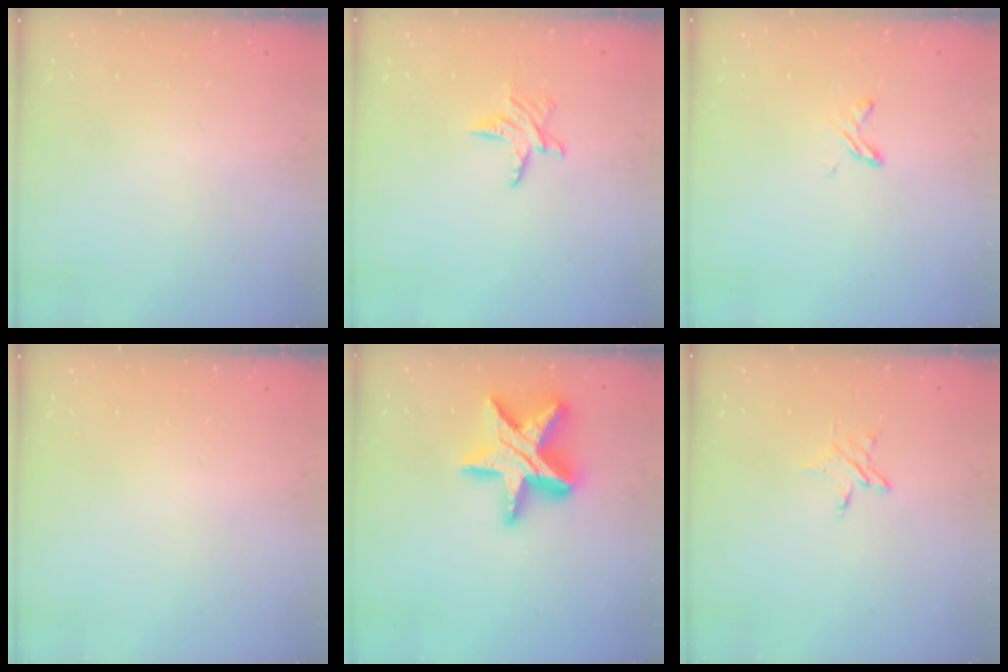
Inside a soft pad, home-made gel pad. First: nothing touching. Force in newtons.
{"total": 6.1, "press": 6.1, "slide": 0.6}
{"total": 4.5, "press": 4.5, "slide": 0.5}
{"total": 0.0}
{"total": 20.1, "press": 20.0, "slide": 1.4}
{"total": 3.9, "press": 3.9, "slide": 0.3}